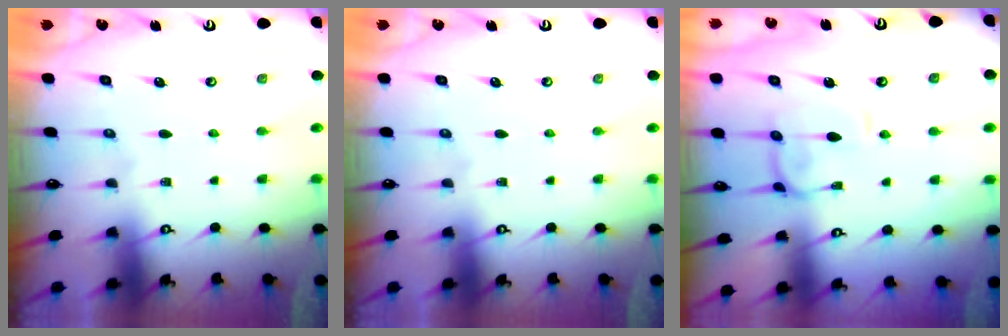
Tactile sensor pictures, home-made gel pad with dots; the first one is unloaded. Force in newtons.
{"total": 0.0}
{"total": 0.7, "press": 0.4, "slide": 0.5}